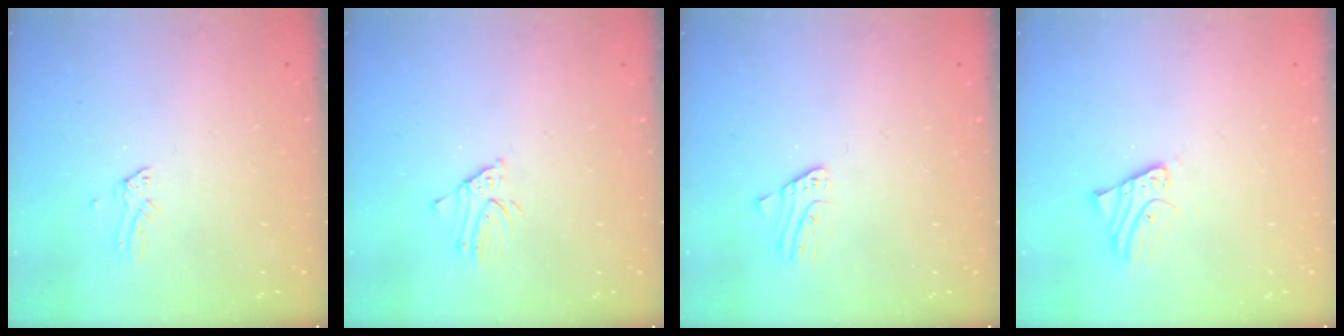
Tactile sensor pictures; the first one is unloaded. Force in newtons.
{"total": 2.3, "press": 2.3, "slide": 0.1}
{"total": 1.8, "press": 1.8, "slide": 0.1}
{"total": 2.6, "press": 2.6, "slide": 0.1}